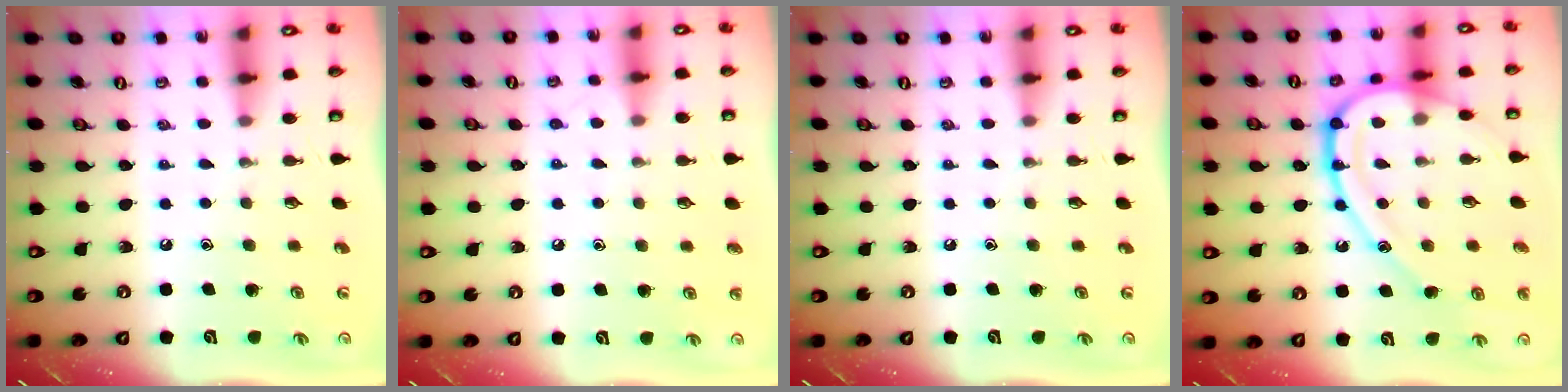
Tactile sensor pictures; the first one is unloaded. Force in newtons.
{"total": 4.6, "press": 4.5, "slide": 0.5}
{"total": 0.0}
{"total": 18.7, "press": 18.7, "slide": 1.2}